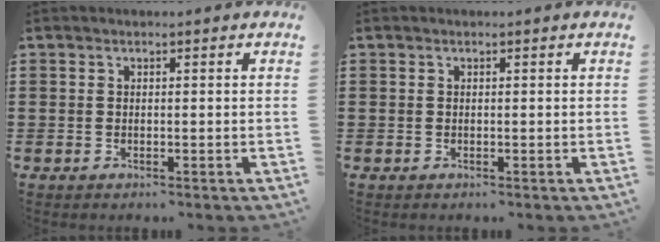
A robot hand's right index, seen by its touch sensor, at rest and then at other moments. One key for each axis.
{"total": 0.0}